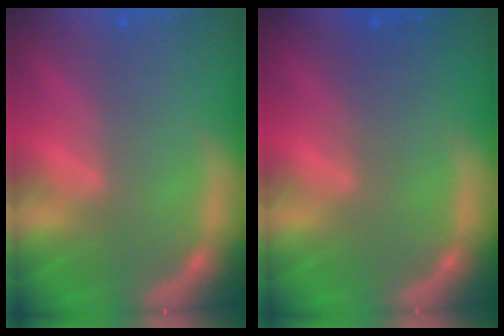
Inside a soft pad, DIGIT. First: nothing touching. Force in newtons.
{"total": 2.0}